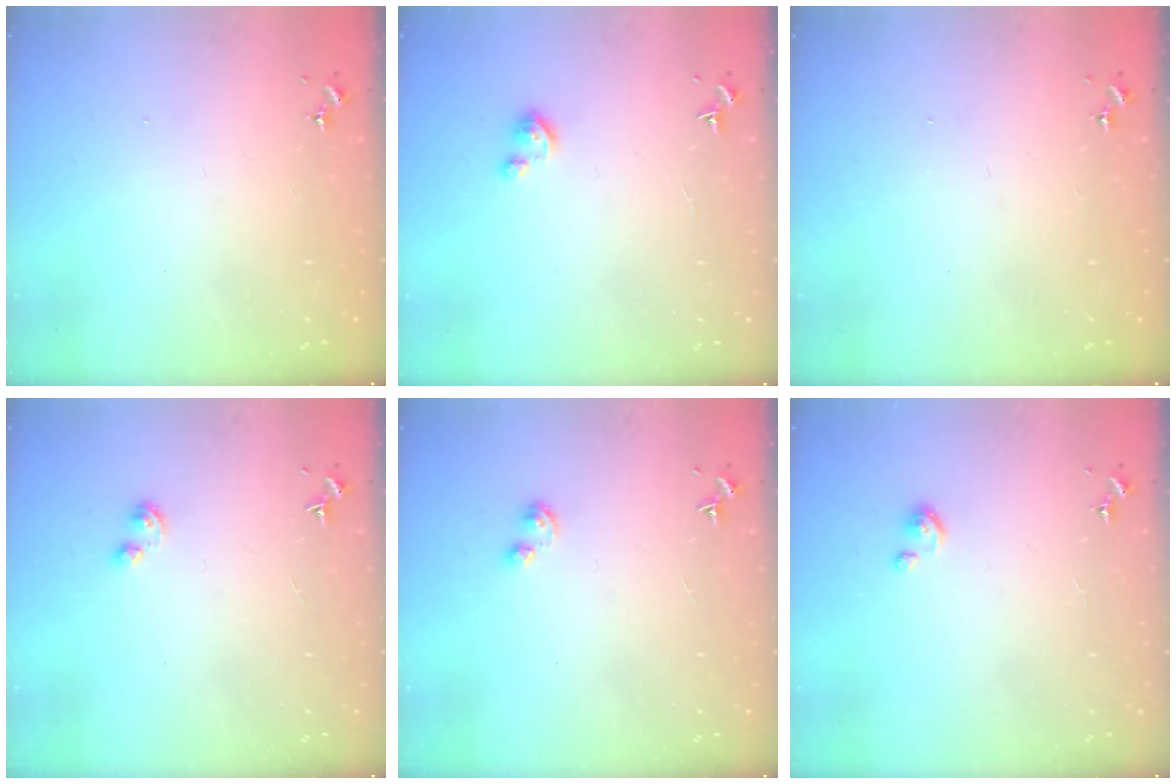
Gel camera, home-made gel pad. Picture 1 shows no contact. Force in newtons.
{"total": 3.8, "press": 3.7, "slide": 0.4}
{"total": 0.0}
{"total": 2.8, "press": 2.7, "slide": 0.4}
{"total": 2.8, "press": 2.7, "slide": 0.4}
{"total": 3.3, "press": 3.3, "slide": 0.3}